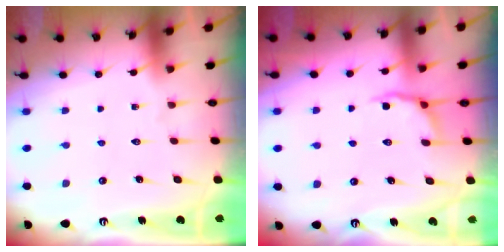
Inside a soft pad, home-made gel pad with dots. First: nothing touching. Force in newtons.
{"total": 3.9, "press": 3.0, "slide": 2.5}